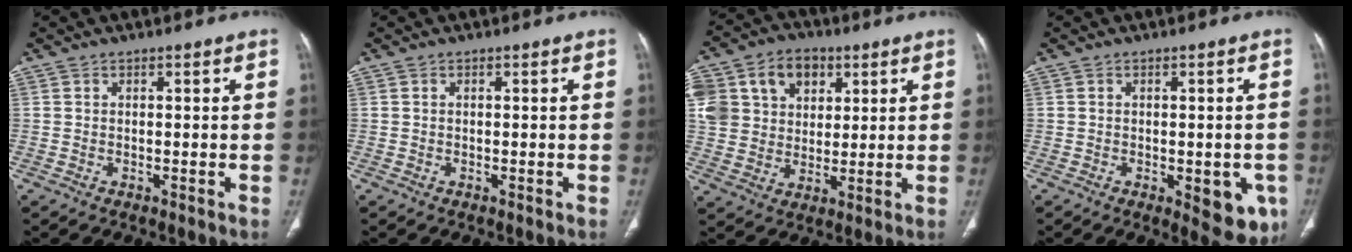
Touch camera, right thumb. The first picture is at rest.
{"total": 0.0}
{"total": 21.2, "force": [7.6, 16.4, 11.1], "torque": [-0.240, 0.040, 0.148]}
{"total": 9.0, "force": [-2.9, 4.1, 7.4], "torque": [-0.062, -0.007, -0.026]}